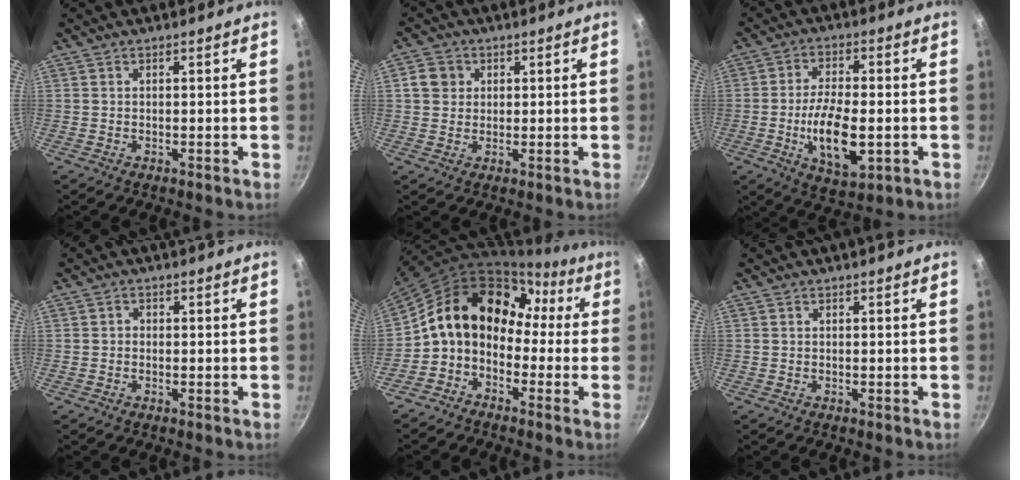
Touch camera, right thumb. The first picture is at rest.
{"total": 4.3, "force": [1.1, 3.9, 1.5], "torque": [-0.004, 0.005, 0.014]}
{"total": 12.1, "force": [-2.5, 5.4, 10.6], "torque": [-0.185, 0.005, -0.037]}
{"total": 0.8, "force": [-0.3, 0.7, 0.3], "torque": [-0.002, 0.003, -0.008]}
{"total": 15.3, "force": [-0.5, 11.8, 9.7], "torque": [-0.139, 0.062, -0.029]}
{"total": 0.0}